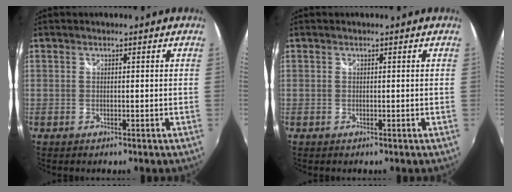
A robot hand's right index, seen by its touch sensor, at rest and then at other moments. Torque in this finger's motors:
{"motor_torque": [0.08, 0.08, 0.01, 0.01]}